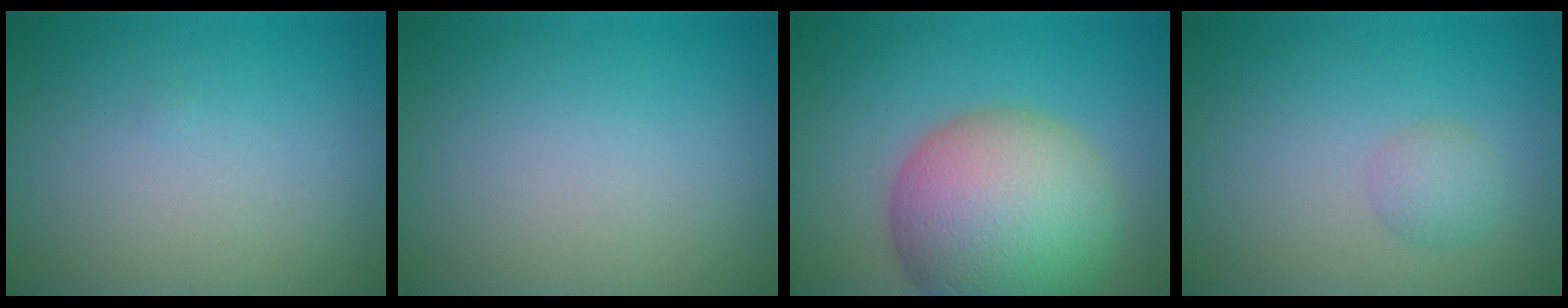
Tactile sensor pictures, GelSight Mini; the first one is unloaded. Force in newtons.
{"total": 0.0}
{"total": 12.3, "press": 12.3, "slide": 0.9}
{"total": 1.7, "press": 1.7, "slide": 0.0}